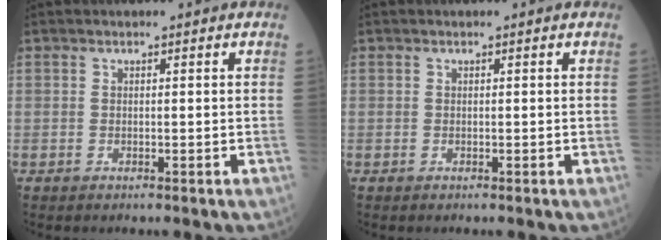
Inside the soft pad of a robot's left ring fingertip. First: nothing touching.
{"total": 0.0}